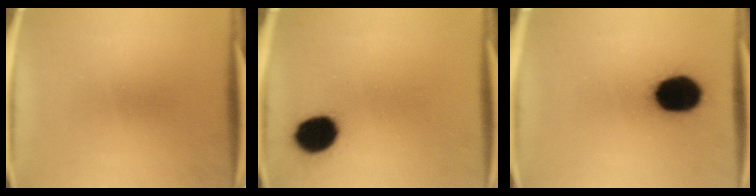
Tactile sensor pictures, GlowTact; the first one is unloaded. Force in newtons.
{"total": 11.1}
{"total": 16.7}